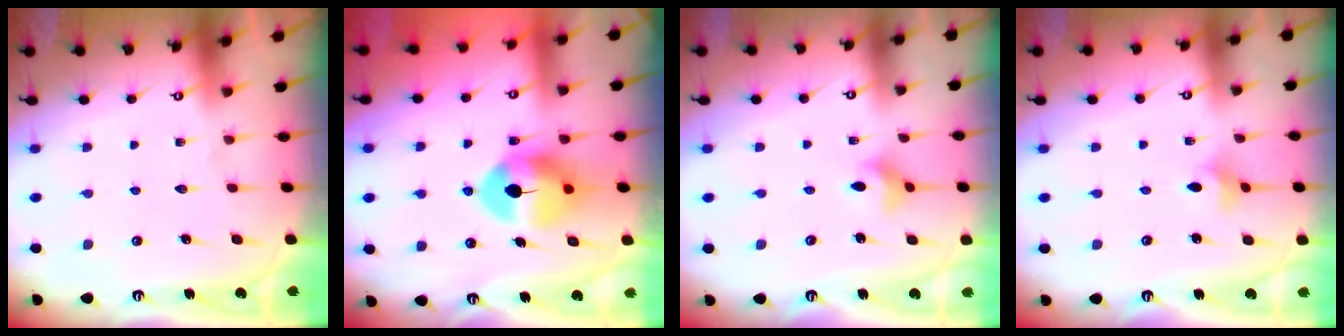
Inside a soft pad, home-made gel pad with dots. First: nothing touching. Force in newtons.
{"total": 9.6, "press": 9.5, "slide": 1.4}
{"total": 4.5, "press": 4.4, "slide": 1.0}
{"total": 3.4, "press": 3.3, "slide": 0.8}